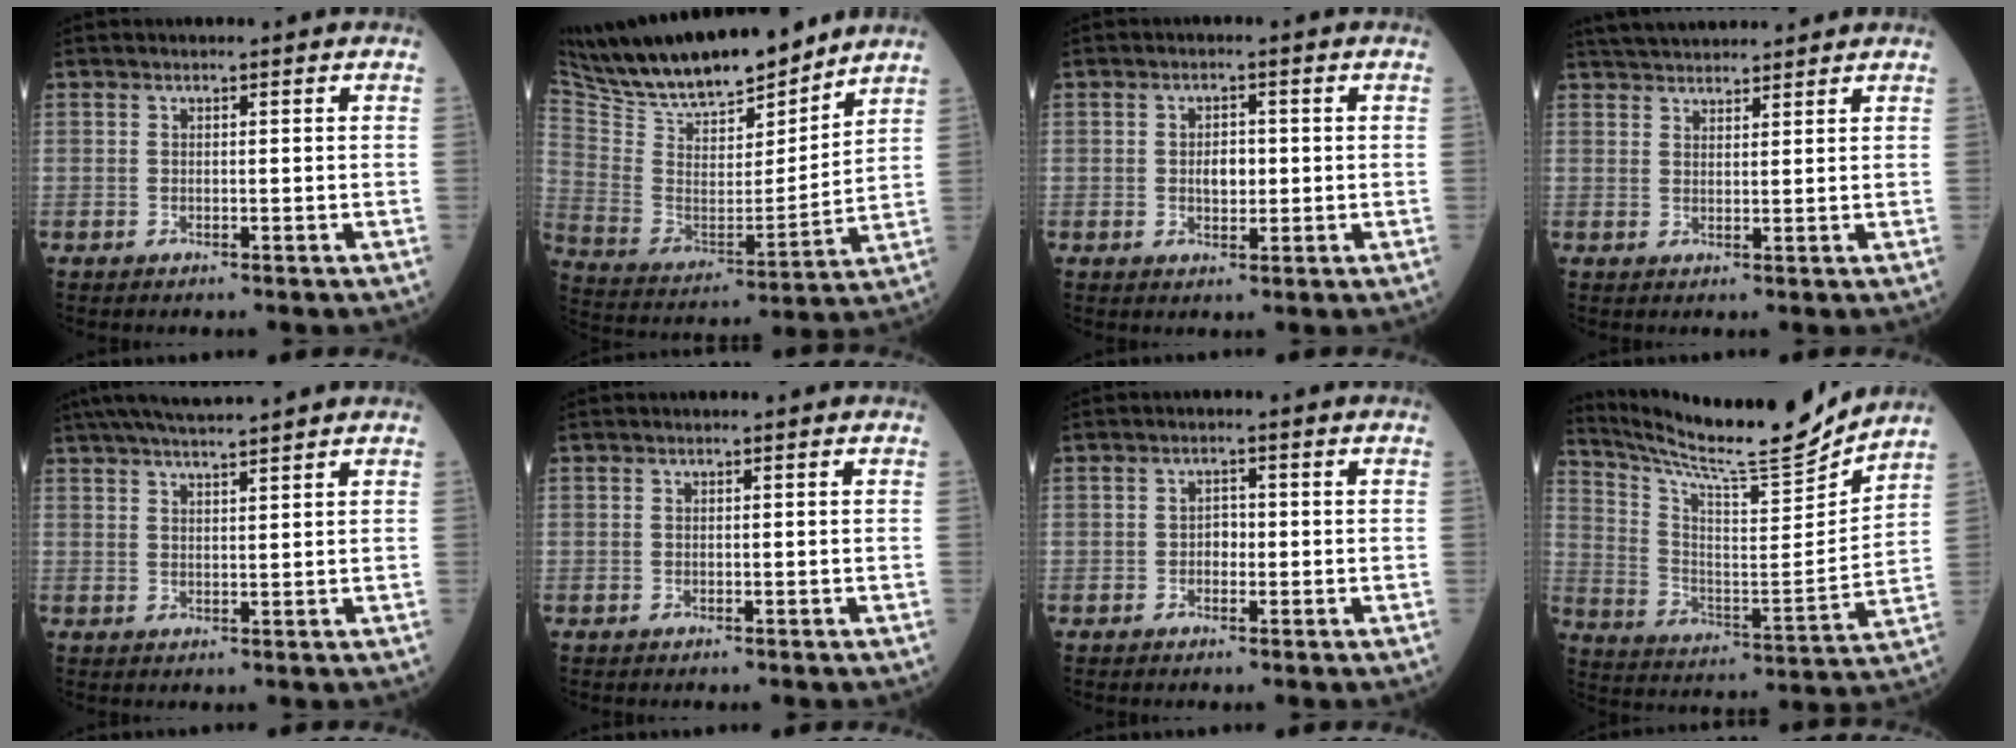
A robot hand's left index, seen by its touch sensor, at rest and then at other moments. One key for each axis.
{"total": 20.6, "fx": 17.9, "fy": 4.6, "fz": 9.2, "tx": -0.170, "ty": -0.006, "tz": 0.308}
{"total": 2.8, "fx": -0.2, "fy": 1.7, "fz": 2.3, "tx": -0.036, "ty": 0.000, "tz": -0.003}
{"total": 9.0, "fx": 8.4, "fy": 1.8, "fz": 2.8, "tx": -0.041, "ty": 0.030, "tz": 0.127}
{"total": 8.6, "fx": 7.5, "fy": -0.2, "fz": 4.1, "tx": -0.066, "ty": 0.026, "tz": 0.115}
{"total": 0.0}
{"total": 1.7, "fx": -0.6, "fy": 1.1, "fz": 1.1, "tx": -0.011, "ty": 0.002, "tz": -0.013}
{"total": 18.2, "fx": 17.2, "fy": -0.1, "fz": 5.9, "tx": -0.123, "ty": -0.050, "tz": 0.275}